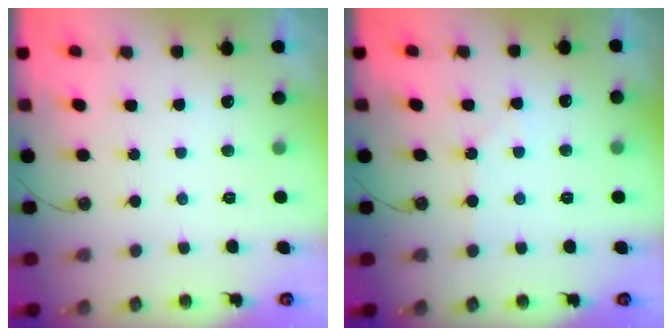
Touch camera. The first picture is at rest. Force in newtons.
{"total": 3.8, "press": 3.8, "slide": 0.7}